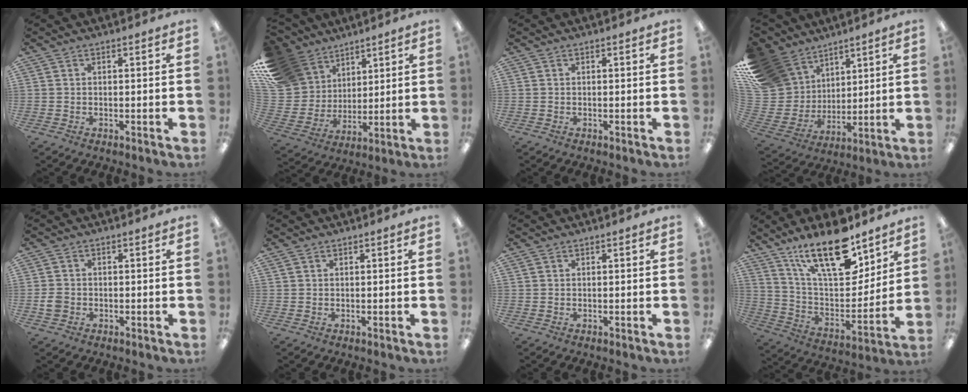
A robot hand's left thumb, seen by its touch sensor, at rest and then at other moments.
{"total": 17.1, "force": [9.9, 12.9, 5.3], "torque": [-0.132, -0.051, 0.204]}
{"total": 0.0}
{"total": 17.5, "force": [11.0, 12.5, 5.5], "torque": [-0.138, -0.065, 0.221]}
{"total": 2.9, "force": [-0.6, 2.5, 1.4], "torque": [-0.023, 0.007, -0.009]}
{"total": 0.8, "force": [0.5, 0.6, 0.3], "torque": [-0.007, 0.002, 0.009]}
{"total": 0.5, "force": [0.3, 0.3, 0.2], "torque": [-0.005, 0.003, 0.006]}
{"total": 22.0, "force": [14.5, 9.0, 14.0], "torque": [-0.230, -0.087, 0.250]}